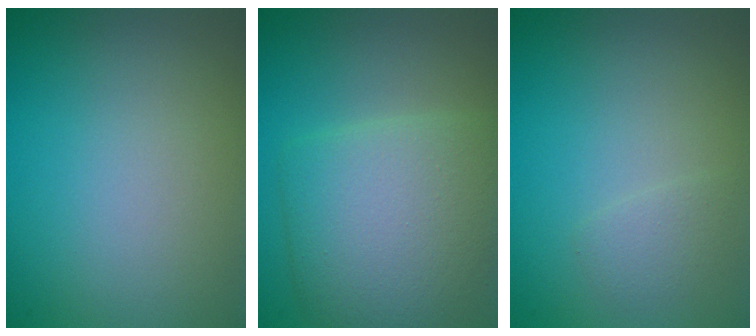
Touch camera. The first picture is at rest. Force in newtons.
{"total": 6.4, "press": 6.4, "slide": 0.2}
{"total": 1.1, "press": 1.1, "slide": 0.1}